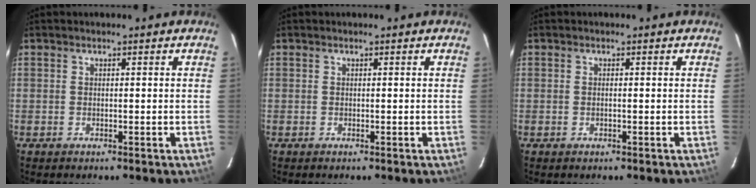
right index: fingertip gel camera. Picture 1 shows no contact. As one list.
[{"total": 0.0}, {"total": 0.6, "force": [-0.1, -0.1, 0.6], "torque": [-0.012, 0.001, -0.002]}]